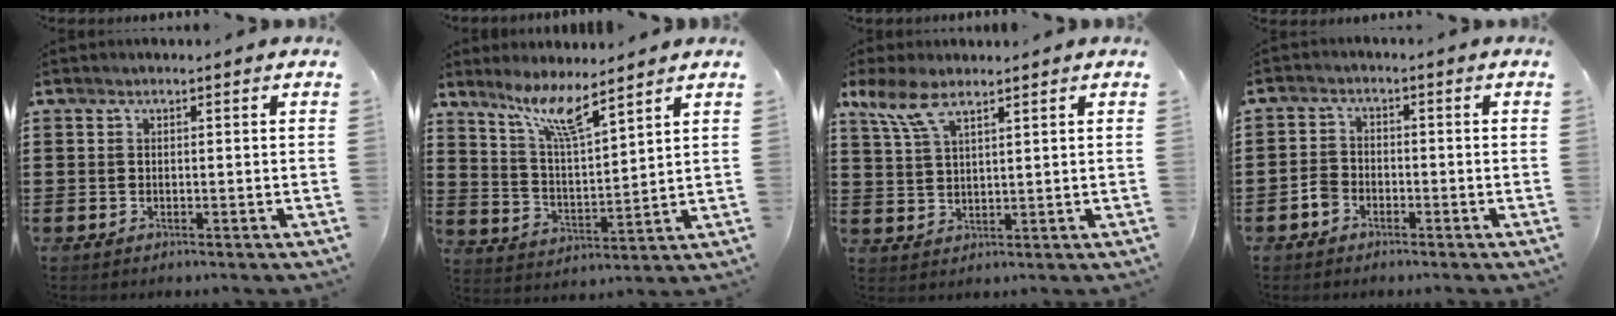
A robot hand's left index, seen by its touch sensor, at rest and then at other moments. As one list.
[{"total": 7.9, "force": [6.0, 0.7, 5.0], "torque": [-0.117, -0.026, 0.104]}, {"total": 6.2, "force": [4.1, 2.0, 4.2], "torque": [-0.101, -0.003, 0.074]}, {"total": 2.6, "force": [-1.8, 1.7, 0.8], "torque": [-0.025, 0.003, -0.038]}]